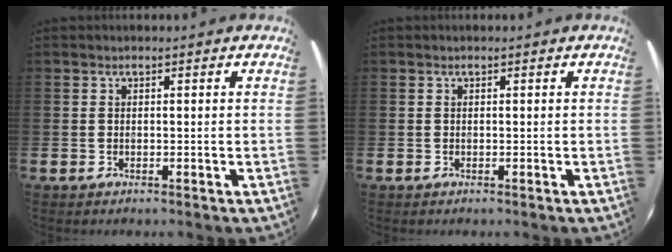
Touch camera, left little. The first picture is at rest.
{"total": 0.0}